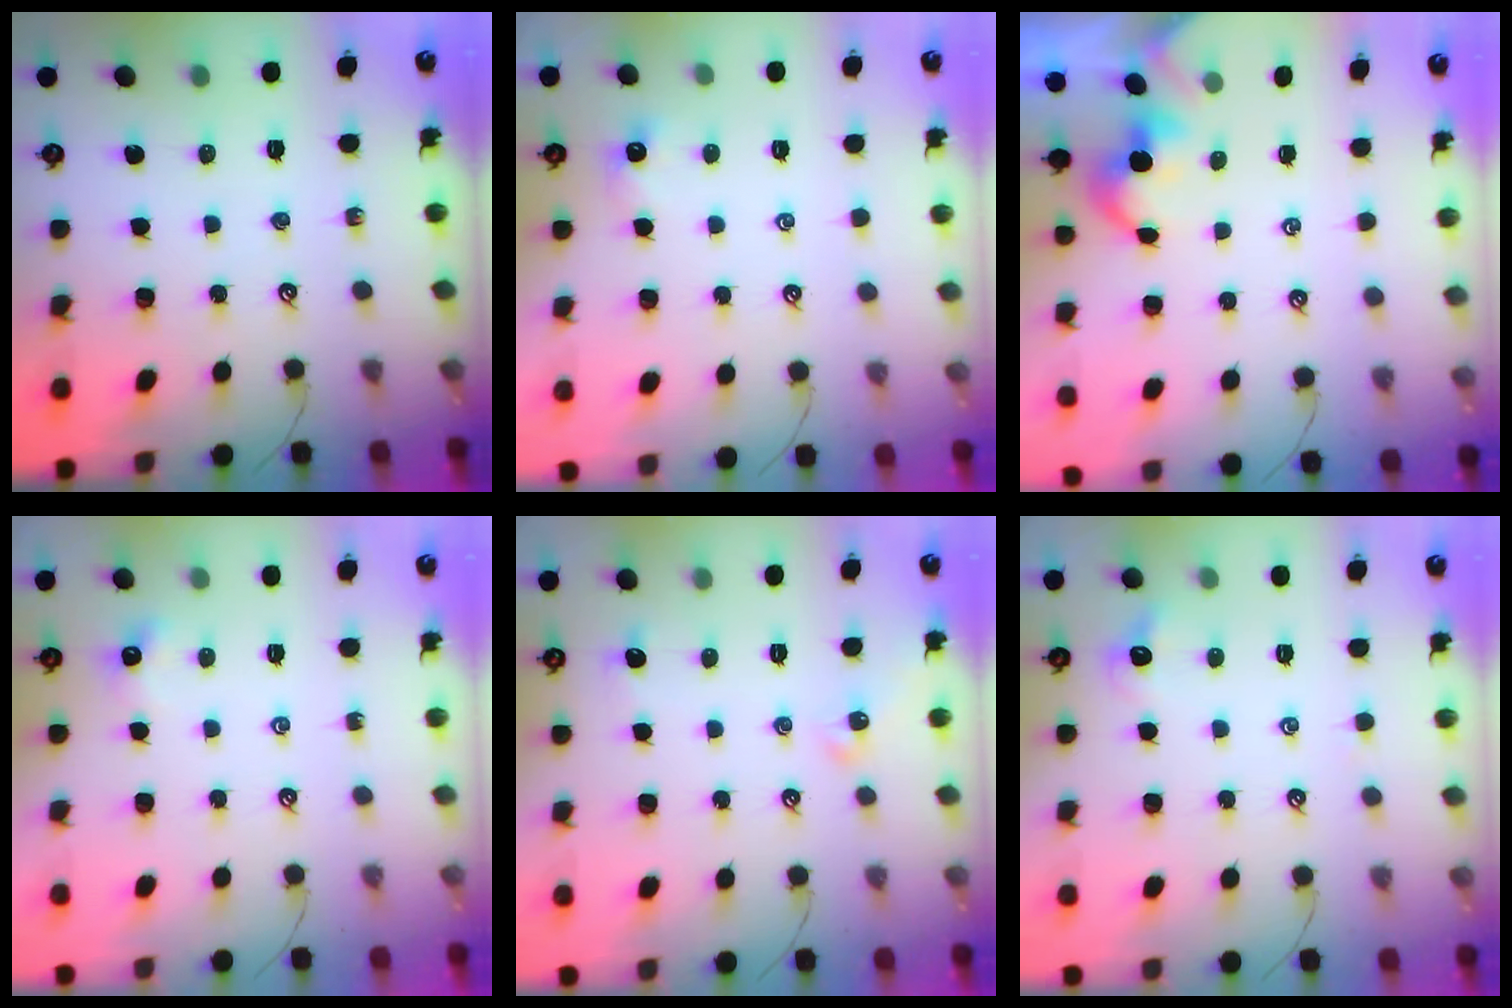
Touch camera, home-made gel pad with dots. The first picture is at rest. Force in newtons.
{"total": 0.6, "press": 0.3, "slide": 0.5}
{"total": 2.9, "press": 2.9, "slide": 0.2}
{"total": 2.2, "press": 2.2, "slide": 0.4}
{"total": 1.4, "press": 1.3, "slide": 0.6}
{"total": 1.5, "press": 1.3, "slide": 0.7}